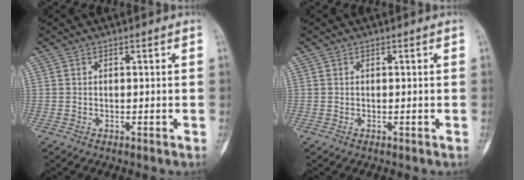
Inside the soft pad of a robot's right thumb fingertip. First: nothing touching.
{"total": 0.0}